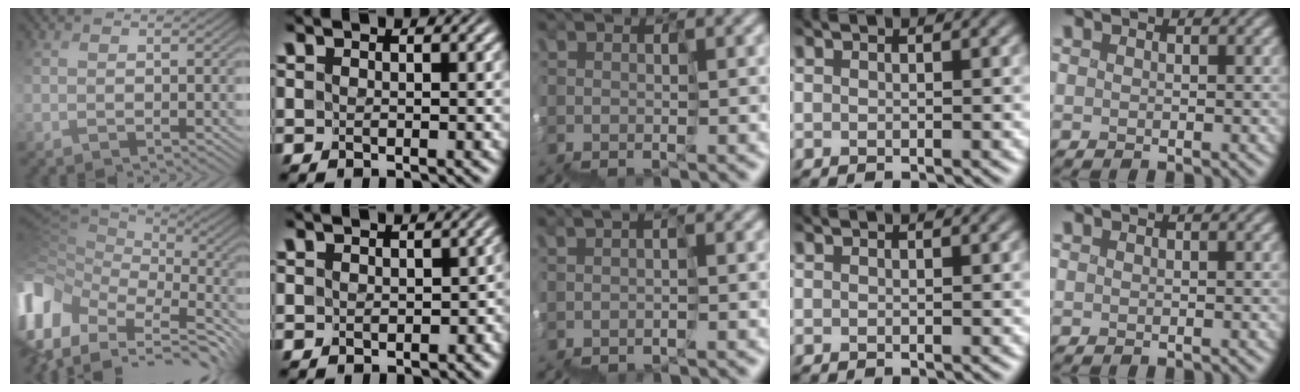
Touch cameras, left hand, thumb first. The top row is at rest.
{"thumb": {"total": 14.8, "force": [-3.7, 9.8, 10.4], "torque": [-0.290, -0.023, -0.052]}, "index": {"total": 2.1, "force": [-0.5, 1.6, 1.2], "torque": [0.001, -0.006, -0.006]}, "middle": {"total": 1.2, "force": [-0.5, -0.9, -0.5], "torque": [0.006, 0.002, -0.006]}}